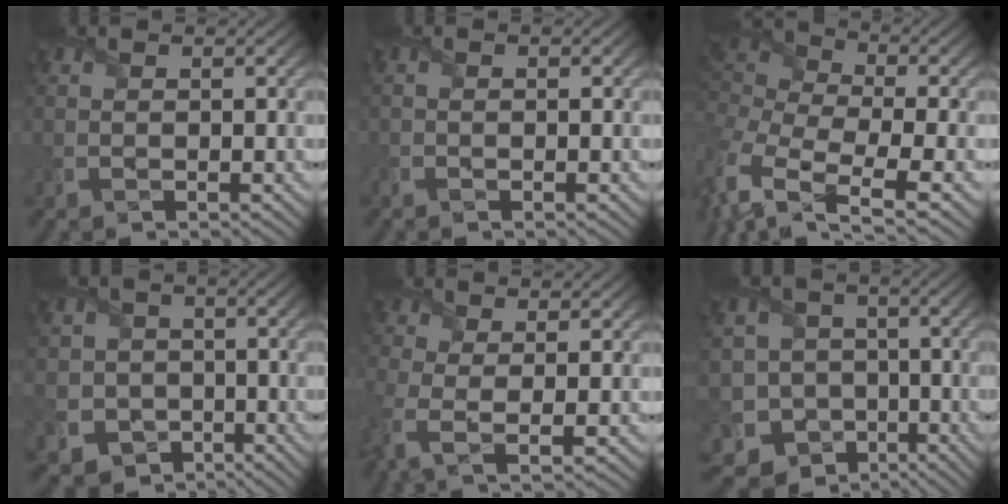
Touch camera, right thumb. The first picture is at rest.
{"total": 0.6, "force": [-0.5, 0.2, 0.2], "torque": [-0.001, -0.001, -0.009]}
{"total": 11.2, "force": [-1.7, 6.2, 9.2], "torque": [-0.254, 0.000, -0.011]}
{"total": 7.6, "force": [-1.9, 7.2, 1.5], "torque": [-0.059, -0.005, -0.063]}
{"total": 5.3, "force": [-0.6, 2.5, 4.6], "torque": [-0.131, -0.008, -0.014]}
{"total": 12.5, "force": [-6.5, 10.2, 3.2], "torque": [-0.115, -0.019, -0.116]}